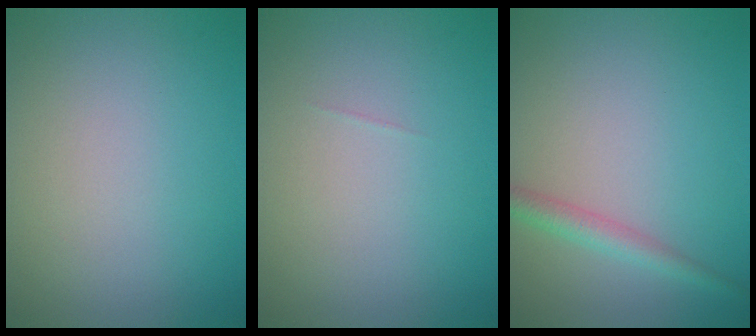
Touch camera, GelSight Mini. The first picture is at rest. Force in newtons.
{"total": 0.0}
{"total": 2.2, "press": 2.2, "slide": 0.1}